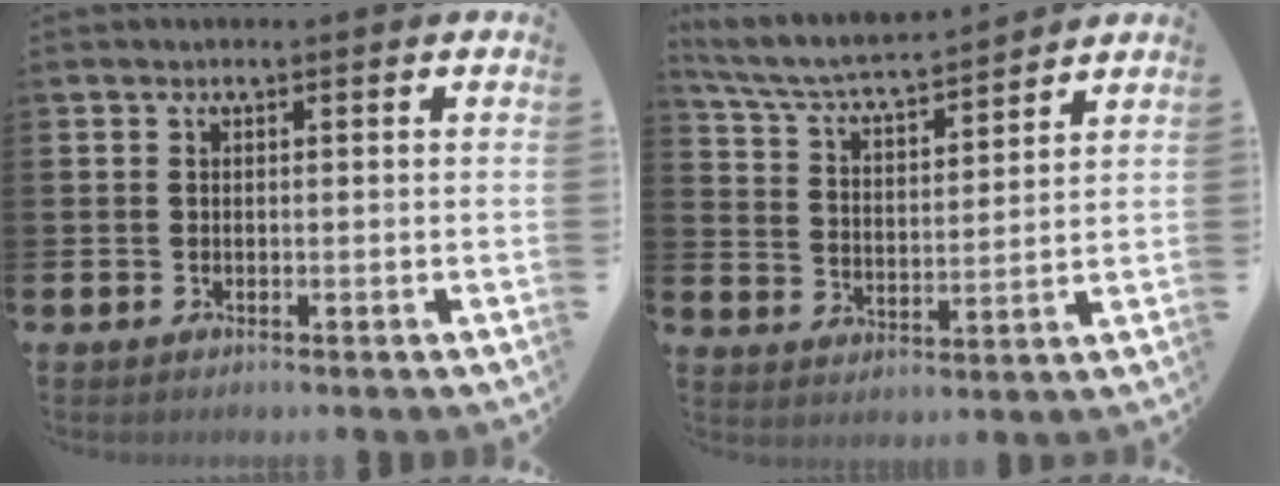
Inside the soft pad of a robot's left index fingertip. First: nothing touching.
{"total": 6.1, "force": [5.7, 0.7, 2.0], "torque": [-0.065, -0.042, 0.095]}